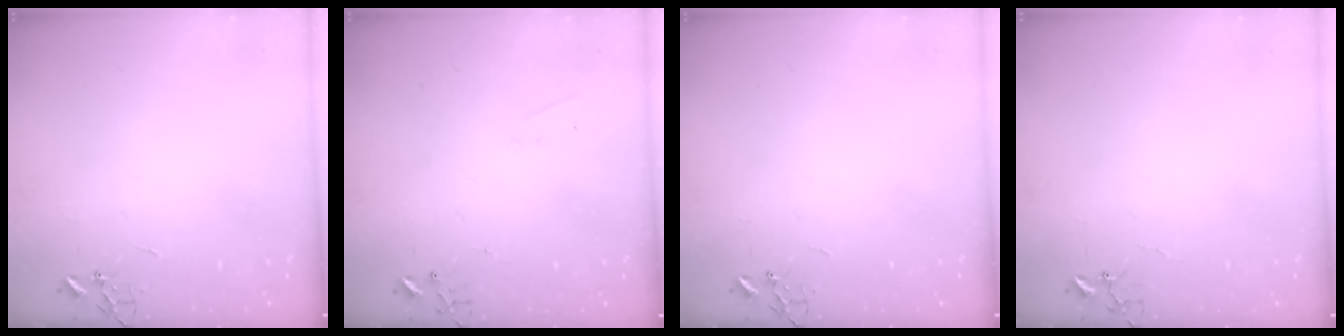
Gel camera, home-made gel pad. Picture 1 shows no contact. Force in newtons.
{"total": 4.2, "press": 4.1, "slide": 0.6}
{"total": 0.0}
{"total": 4.0, "press": 4.0, "slide": 0.3}